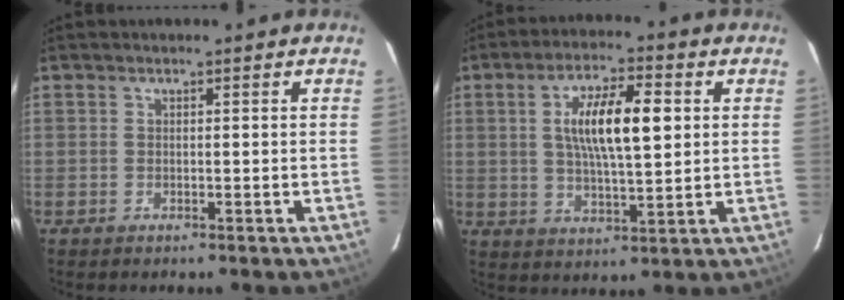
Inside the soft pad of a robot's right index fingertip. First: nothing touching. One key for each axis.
{"total": 11.5, "fx": 2.4, "fy": 3.4, "fz": 10.8, "tx": -0.191, "ty": 0.009, "tz": 0.043}